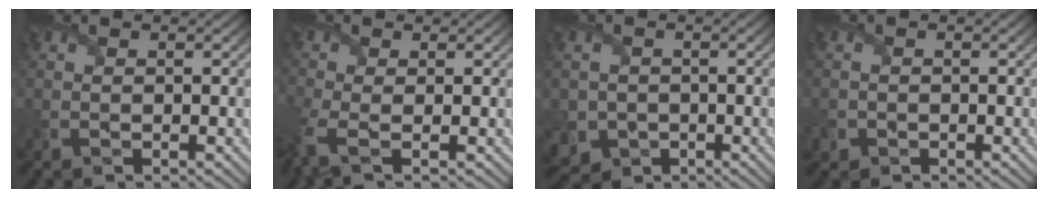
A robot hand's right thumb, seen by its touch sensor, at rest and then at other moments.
{"total": 3.6, "force": [-1.4, 1.4, 3.1], "torque": [-0.088, -0.011, -0.035]}
{"total": 5.0, "force": [-1.6, 4.5, 1.4], "torque": [-0.045, -0.020, -0.033]}
{"total": 1.4, "force": [-0.7, 1.3, 0.1], "torque": [0.004, -0.006, -0.016]}